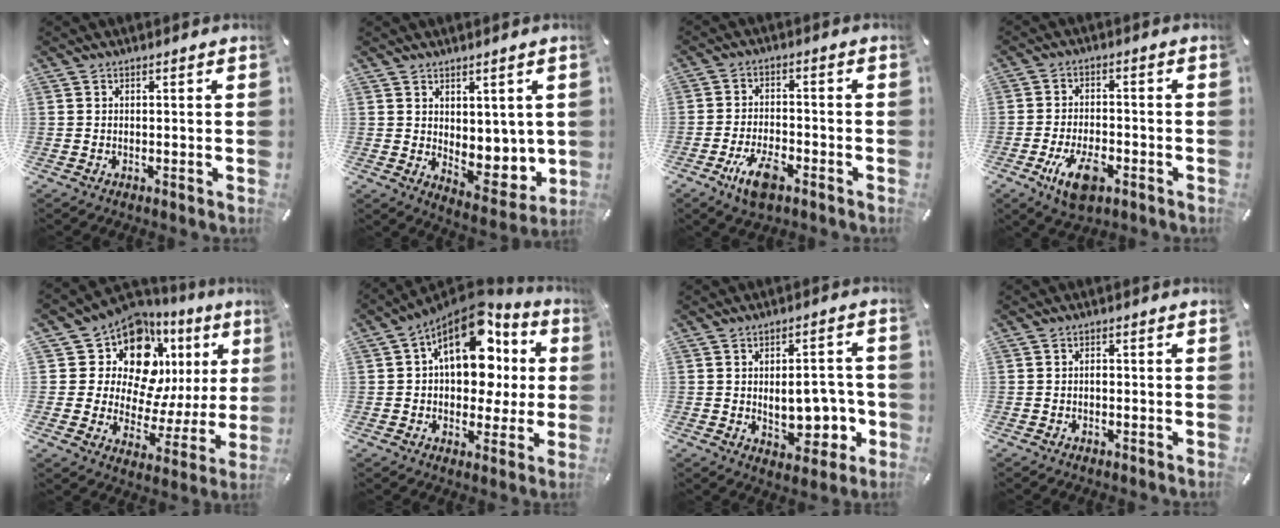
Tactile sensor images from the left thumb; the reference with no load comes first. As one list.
[{"total": 6.9, "force": [2.1, 5.6, 3.5], "torque": [-0.016, -0.035, 0.046]}, {"total": 8.2, "force": [-4.5, 3.8, 5.7], "torque": [-0.116, 0.013, -0.081]}, {"total": 9.3, "force": [-4.3, 4.8, 6.8], "torque": [-0.131, 0.007, -0.077]}, {"total": 16.9, "force": [9.9, 10.5, 8.8], "torque": [-0.150, -0.081, 0.174]}, {"total": 17.8, "force": [5.9, 11.1, 12.6], "torque": [-0.192, -0.042, 0.099]}, {"total": 11.5, "force": [-1.3, 6.9, 9.1], "torque": [-0.110, -0.002, -0.017]}, {"total": 1.3, "force": [-0.3, 0.9, 0.9], "torque": [-0.018, 0.002, -0.006]}]